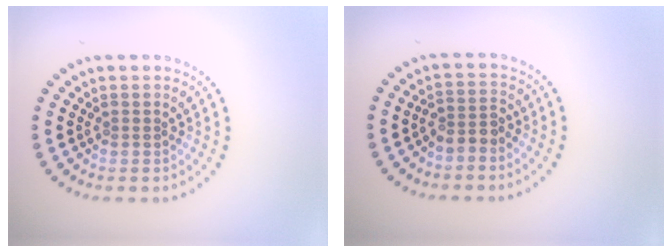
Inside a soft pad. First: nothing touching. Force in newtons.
{"total": 2.1, "press": 1.7, "slide": 1.2}